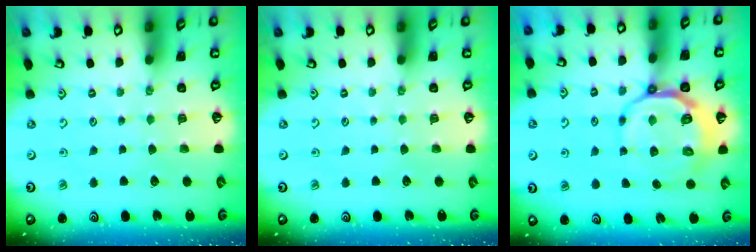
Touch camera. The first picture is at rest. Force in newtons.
{"total": 0.0}
{"total": 9.5, "press": 9.0, "slide": 3.0}